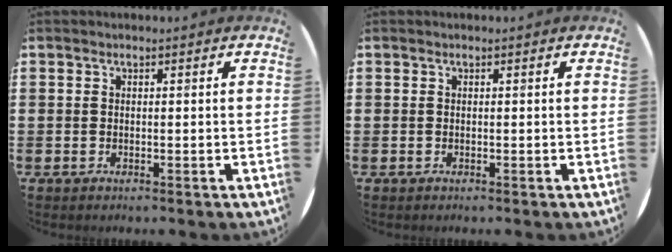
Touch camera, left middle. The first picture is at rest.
{"total": 0.0}